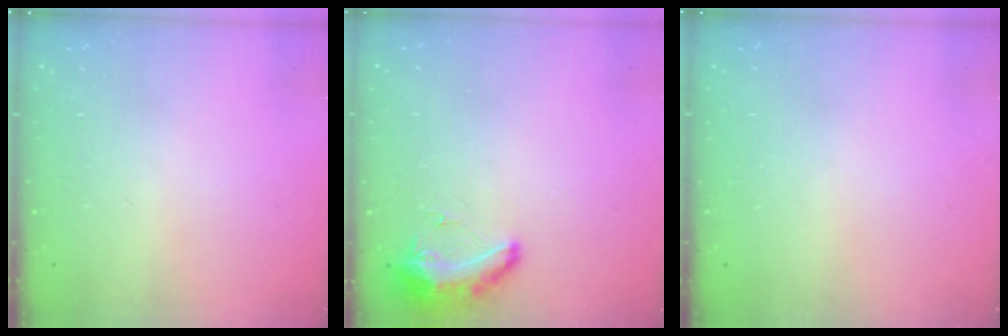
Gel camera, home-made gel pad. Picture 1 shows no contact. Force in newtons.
{"total": 14.6, "press": 10.5, "slide": 10.2}
{"total": 15.1, "press": 2.1, "slide": 14.9}